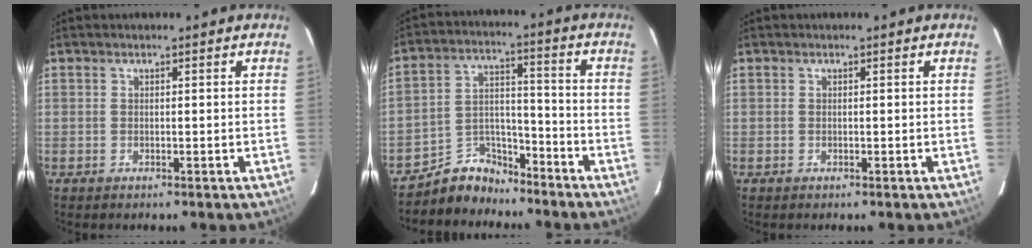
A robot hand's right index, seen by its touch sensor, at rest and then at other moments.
{"total": 8.3, "force": [-7.3, 3.9, 0.7], "torque": [-0.019, 0.042, -0.133]}
{"total": 0.0}